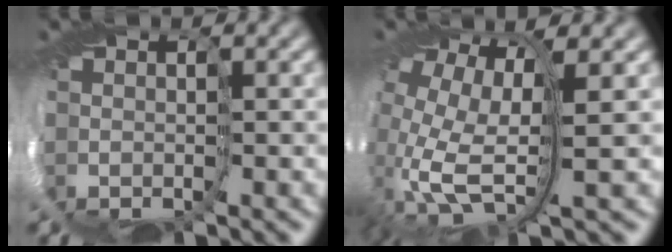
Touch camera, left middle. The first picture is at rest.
{"total": 11.8, "force": [-0.4, 6.3, 10.0], "torque": [-0.213, -0.033, 0.004]}